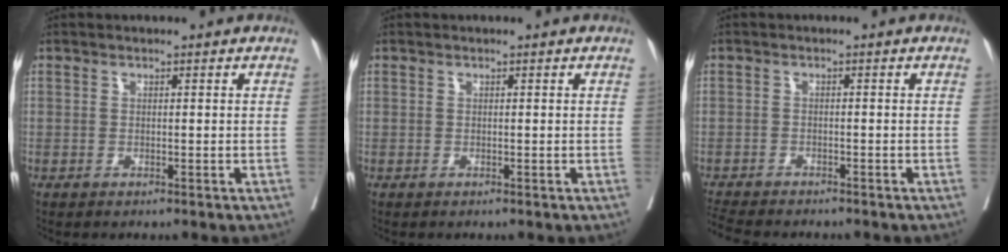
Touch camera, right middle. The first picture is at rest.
{"total": 0.0}
{"total": 7.1, "force": [-6.6, 1.1, 2.6], "torque": [-0.040, -0.010, -0.105]}